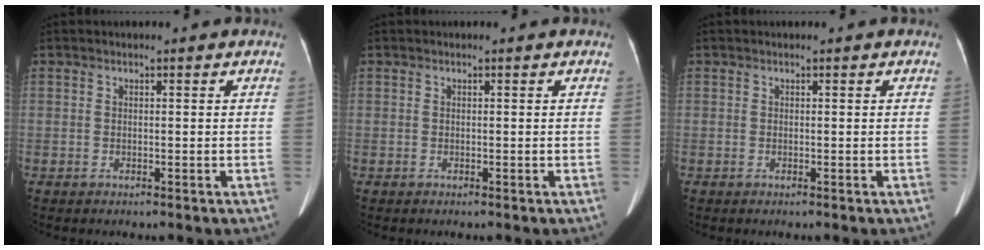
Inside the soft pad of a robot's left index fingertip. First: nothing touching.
{"total": 0.0}
{"total": 0.0}